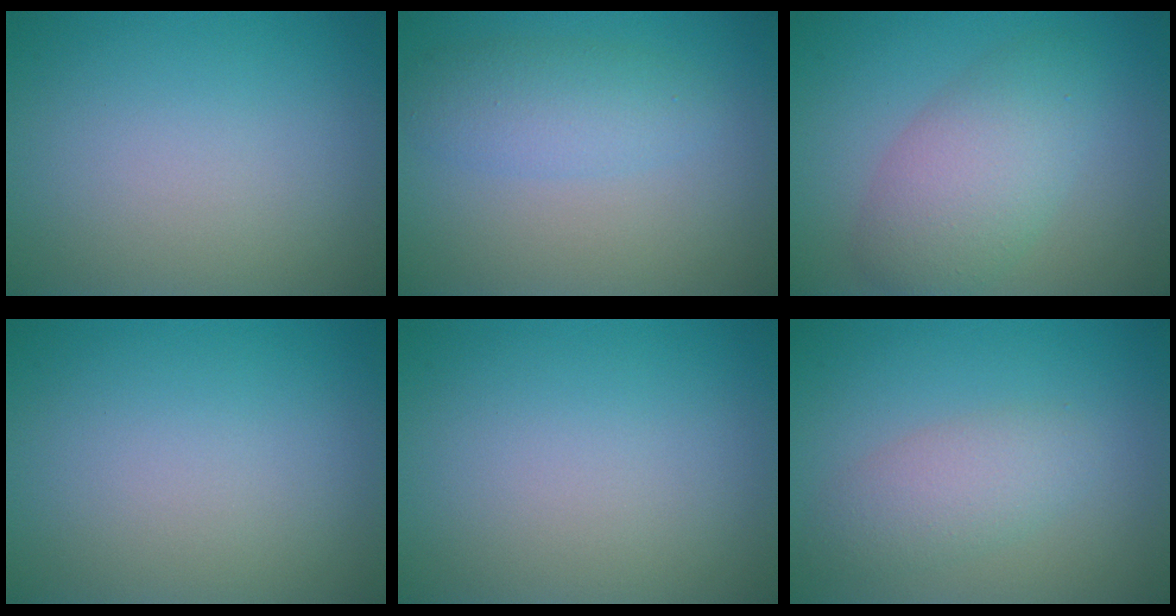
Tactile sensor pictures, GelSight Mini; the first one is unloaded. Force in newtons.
{"total": 3.3, "press": 3.2, "slide": 0.1}
{"total": 5.3, "press": 5.3, "slide": 0.3}
{"total": 0.0}
{"total": 0.0}
{"total": 3.0, "press": 3.0, "slide": 0.2}